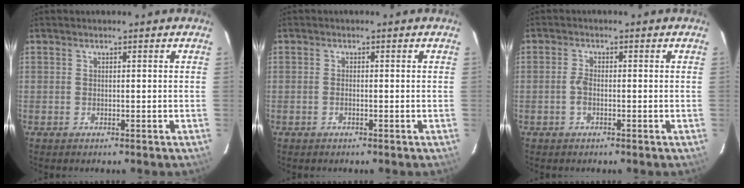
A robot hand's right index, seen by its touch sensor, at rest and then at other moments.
{"total": 0.8, "force": [-0.4, 0.4, 0.6], "torque": [-0.015, 0.001, -0.008]}
{"total": 2.1, "force": [-0.7, 1.0, 1.7], "torque": [-0.041, 0.004, -0.014]}